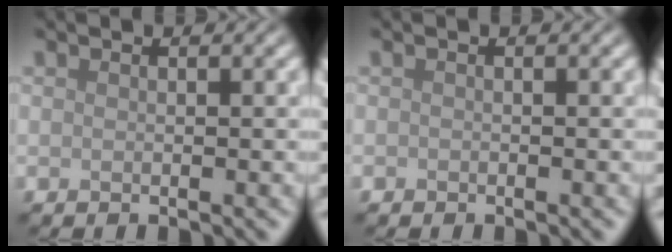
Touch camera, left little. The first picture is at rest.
{"total": 0.0}